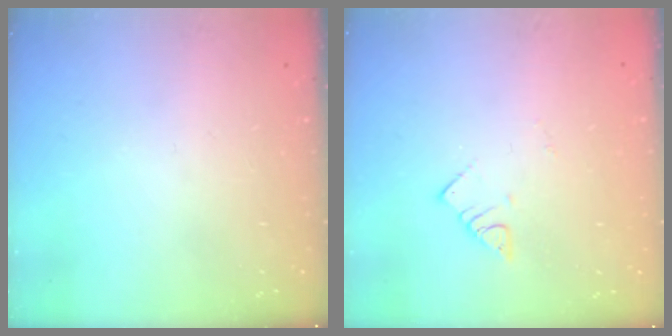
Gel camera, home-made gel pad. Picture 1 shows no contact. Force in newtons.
{"total": 2.4, "press": 2.4, "slide": 0.4}